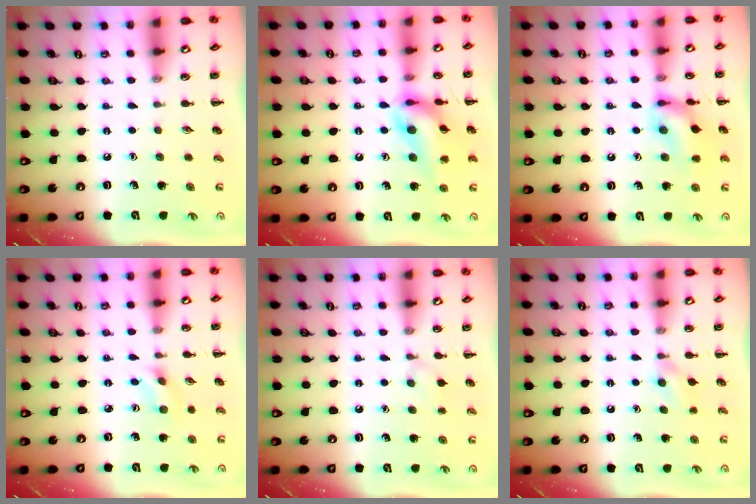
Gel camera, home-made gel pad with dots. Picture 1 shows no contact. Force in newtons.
{"total": 14.8, "press": 14.7, "slide": 1.9}
{"total": 12.9, "press": 12.9, "slide": 0.8}
{"total": 2.7, "press": 2.6, "slide": 0.8}
{"total": 5.7, "press": 5.4, "slide": 1.8}
{"total": 4.0, "press": 3.7, "slide": 1.4}